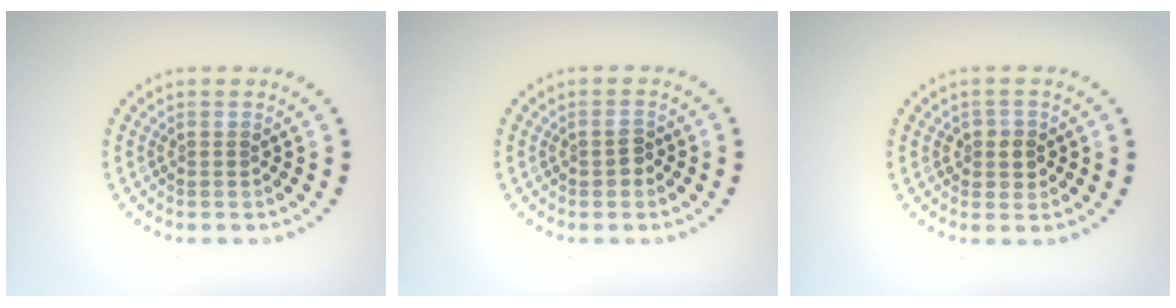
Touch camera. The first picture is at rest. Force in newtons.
{"total": 1.3, "press": 1.3, "slide": 0.1}
{"total": 1.8, "press": 1.6, "slide": 0.7}